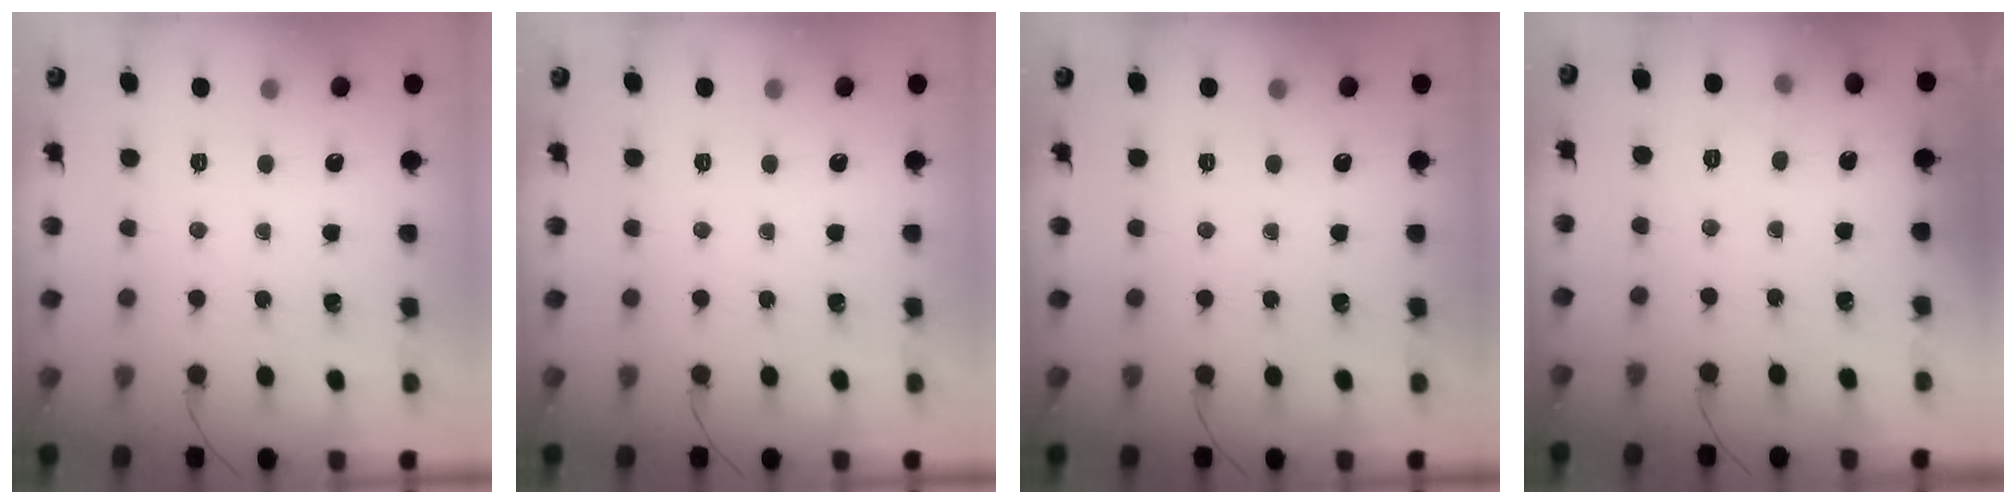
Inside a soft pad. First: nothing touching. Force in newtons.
{"total": 0.0}
{"total": 0.0}
{"total": 6.1, "press": 6.0, "slide": 1.4}